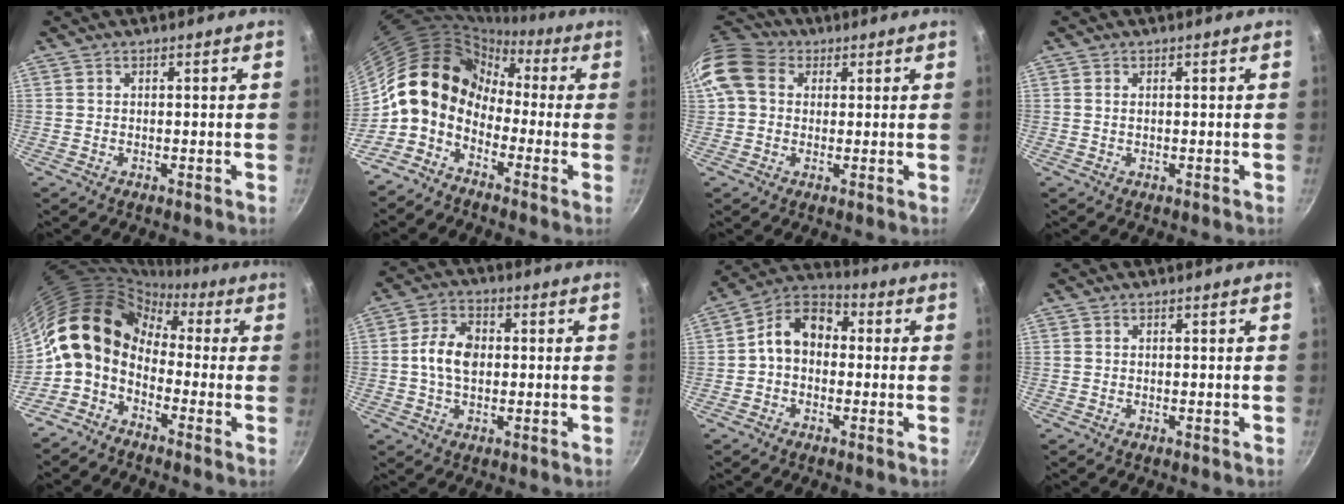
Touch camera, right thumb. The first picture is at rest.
{"total": 12.2, "force": [-2.4, 9.6, 7.2], "torque": [-0.088, 0.054, -0.072]}
{"total": 12.1, "force": [2.8, 9.8, 6.5], "torque": [-0.118, 0.022, 0.037]}
{"total": 0.7, "force": [0.2, 0.4, 0.5], "torque": [-0.009, 0.001, 0.003]}
{"total": 13.9, "force": [-0.6, 10.2, 9.4], "torque": [-0.153, 0.043, -0.034]}
{"total": 7.8, "force": [0.2, 5.4, 5.6], "torque": [-0.092, 0.014, -0.006]}
{"total": 9.8, "force": [0.2, 7.3, 6.5], "torque": [-0.083, 0.036, -0.022]}
{"total": 0.0}